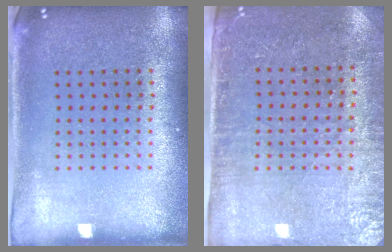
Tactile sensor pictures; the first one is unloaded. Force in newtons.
{"total": 3.0, "press": 2.6, "slide": 1.4}